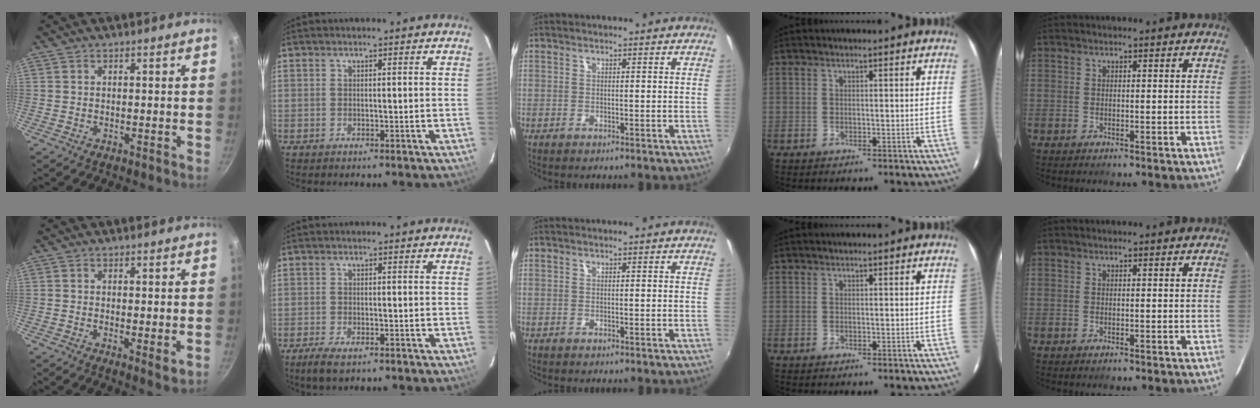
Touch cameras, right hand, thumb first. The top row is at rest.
{"thumb": {"total": 2.7, "force": [0.1, 0.8, 2.6], "torque": [-0.041, -0.011, 0.001]}, "index": {"total": 4.3, "force": [-3.1, 1.4, 2.7], "torque": [-0.069, -0.011, -0.056]}}